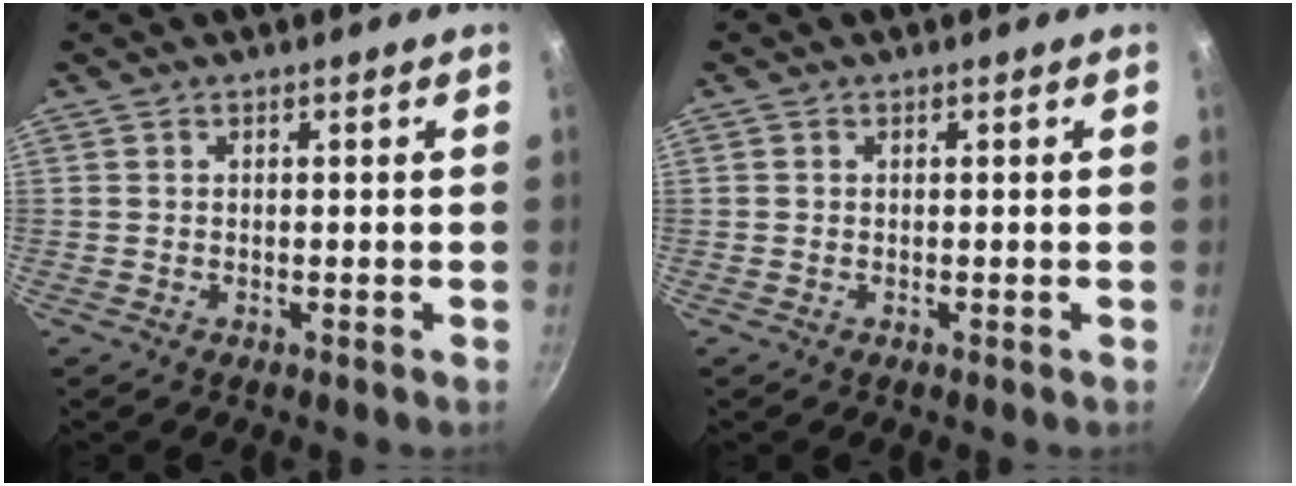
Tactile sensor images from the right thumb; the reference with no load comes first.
{"total": 0.0}